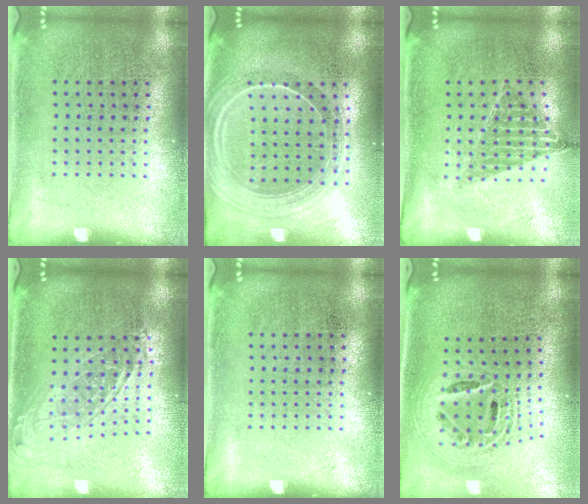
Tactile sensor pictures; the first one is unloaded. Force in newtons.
{"total": 2.2, "press": 2.0, "slide": 1.1}
{"total": 0.9, "press": 0.9, "slide": 0.0}
{"total": 1.5, "press": 1.2, "slide": 0.9}
{"total": 0.0}
{"total": 2.3, "press": 1.7, "slide": 1.6}